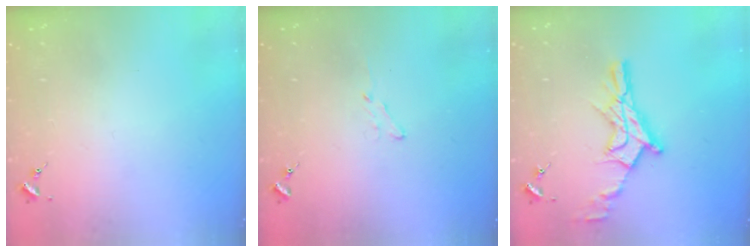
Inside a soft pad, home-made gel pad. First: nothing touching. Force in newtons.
{"total": 3.6, "press": 3.6, "slide": 0.4}
{"total": 14.2, "press": 14.2, "slide": 1.1}